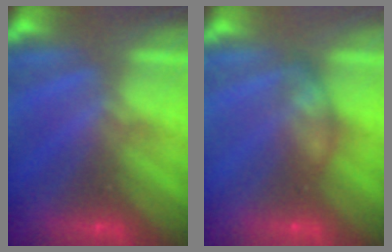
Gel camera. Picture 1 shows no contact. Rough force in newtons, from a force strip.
{"total": 2.3}